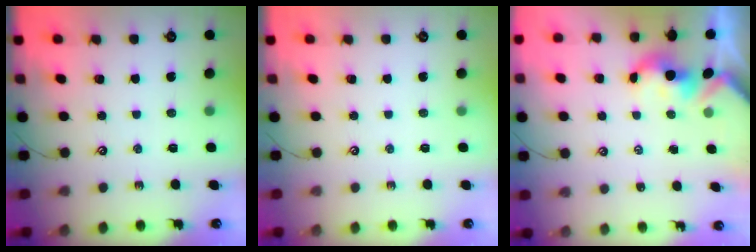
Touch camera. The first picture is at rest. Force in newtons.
{"total": 0.0}
{"total": 1.7, "press": 1.7, "slide": 0.2}